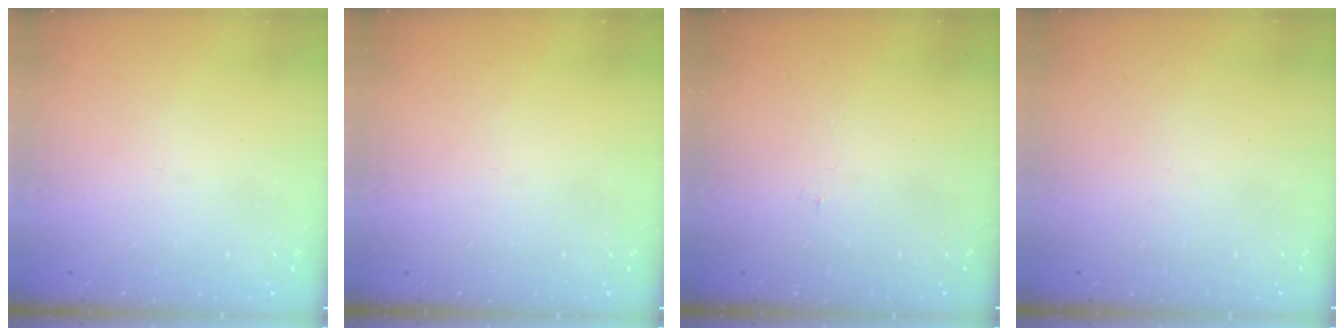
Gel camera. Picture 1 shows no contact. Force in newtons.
{"total": 0.0}
{"total": 3.0, "press": 3.0, "slide": 0.3}
{"total": 1.6, "press": 1.6, "slide": 0.1}